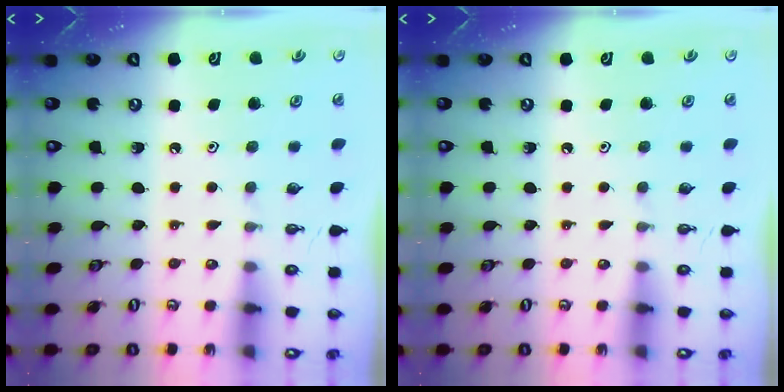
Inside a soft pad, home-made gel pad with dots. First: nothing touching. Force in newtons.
{"total": 0.0}